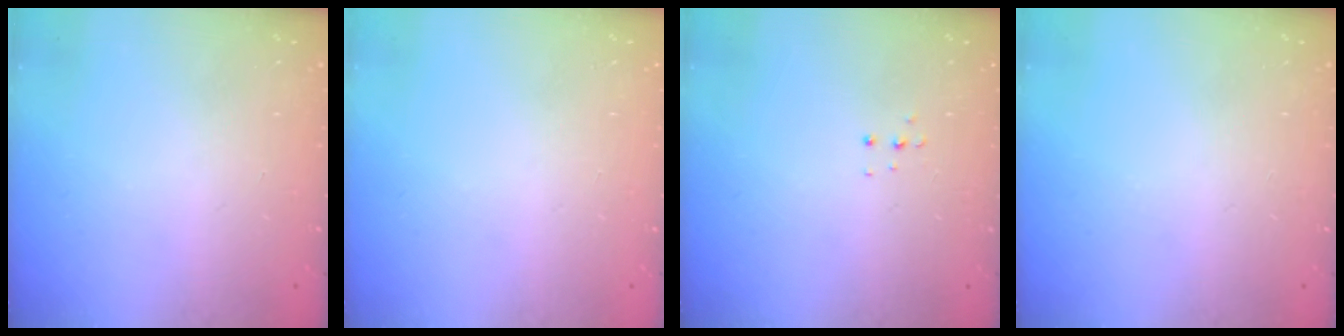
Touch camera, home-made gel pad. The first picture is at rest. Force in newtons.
{"total": 0.0}
{"total": 3.4, "press": 3.3, "slide": 0.8}
{"total": 0.0}